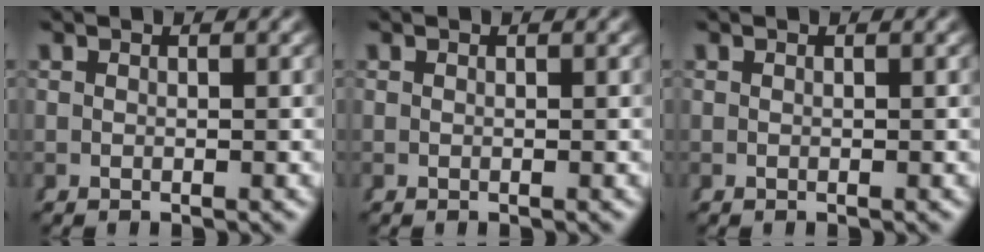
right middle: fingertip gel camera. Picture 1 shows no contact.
{"total": 0.0}
{"total": 0.0}